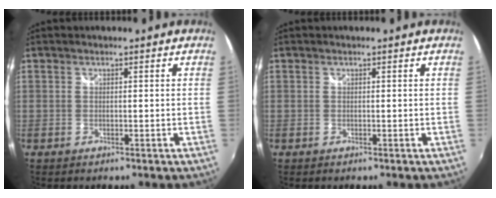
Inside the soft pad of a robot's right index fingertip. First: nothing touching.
{"total": 0.0}